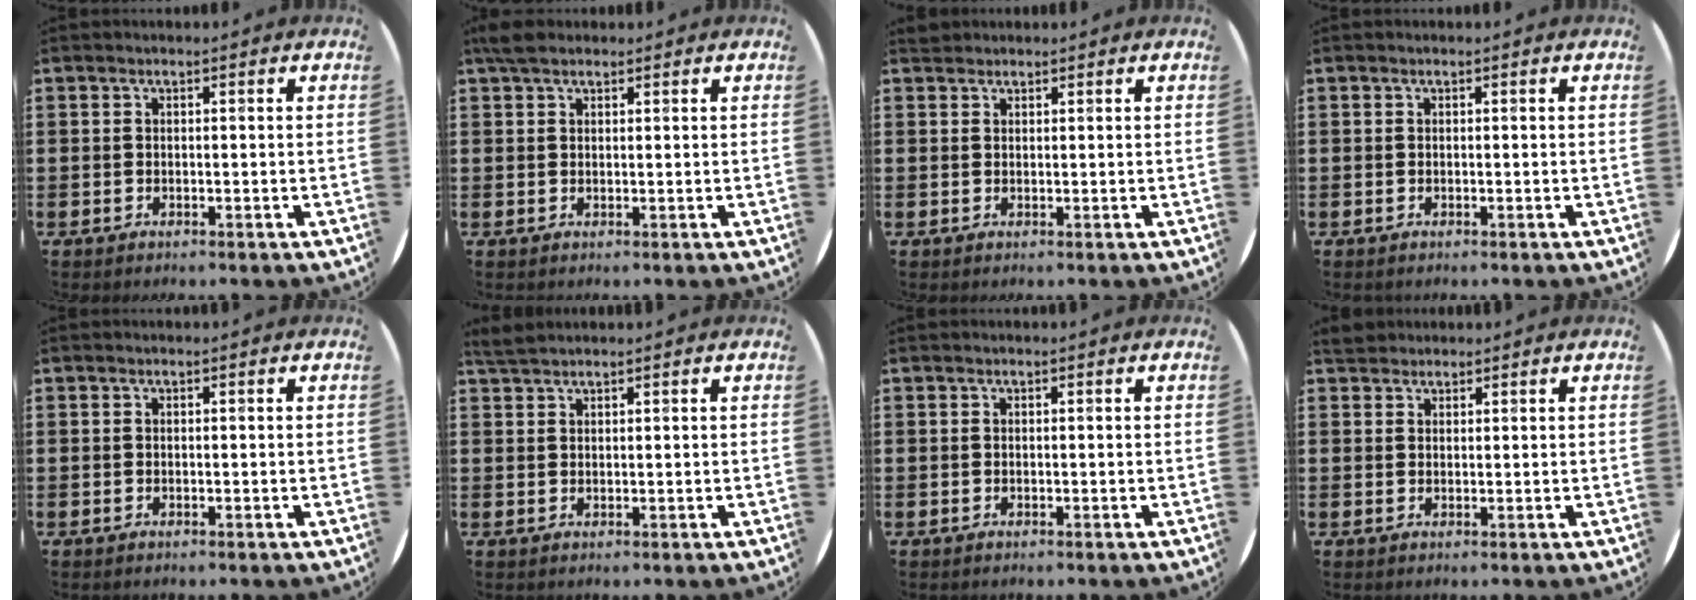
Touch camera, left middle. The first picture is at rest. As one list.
[{"total": 2.3, "force": [1.8, 1.0, 1.1], "torque": [-0.018, 0.004, 0.031]}, {"total": 1.0, "force": [1.0, 0.3, -0.1], "torque": [0.007, -0.002, 0.017]}, {"total": 0.0}, {"total": 0.0}, {"total": 1.8, "force": [1.7, 0.2, 0.5], "torque": [-0.014, 0.004, 0.033]}, {"total": 0.0}, {"total": 2.1, "force": [2.0, 0.7, 0.2], "torque": [-0.002, 0.001, 0.038]}]